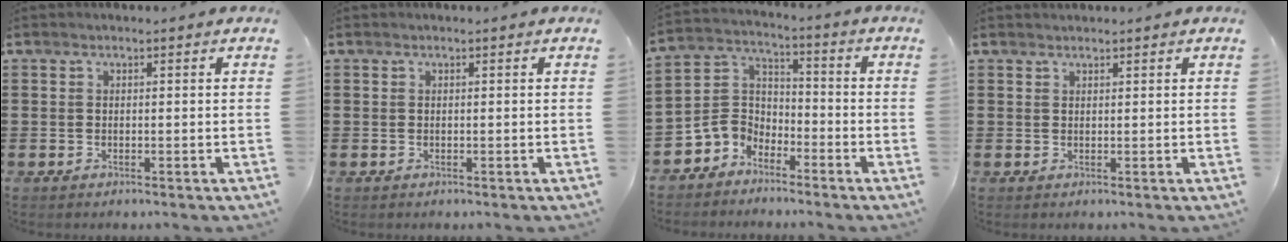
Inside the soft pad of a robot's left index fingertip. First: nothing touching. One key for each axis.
{"total": 0.0}
{"total": 5.3, "fx": -4.0, "fy": 3.5, "fz": 0.1, "tx": -0.034, "ty": 0.009, "tz": -0.089}
{"total": 0.7, "fx": 0.7, "fy": 0.1, "fz": 0.1, "tx": -0.003, "ty": -0.001, "tz": 0.014}